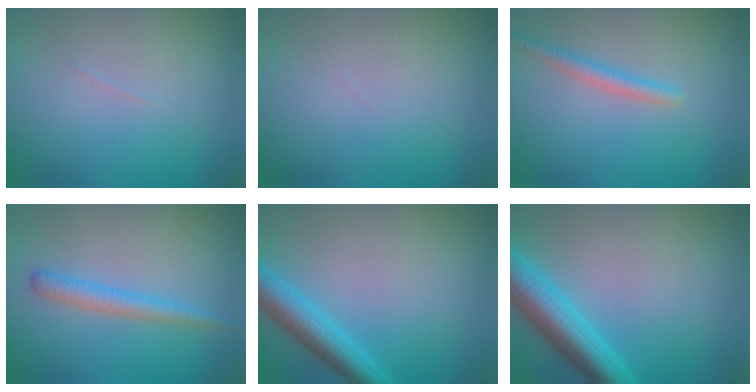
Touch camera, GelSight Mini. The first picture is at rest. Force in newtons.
{"total": 0.0}
{"total": 1.8, "press": 1.8, "slide": 0.1}
{"total": 2.4, "press": 2.4, "slide": 0.2}
{"total": 4.5, "press": 4.4, "slide": 0.2}
{"total": 6.0, "press": 6.0, "slide": 0.3}